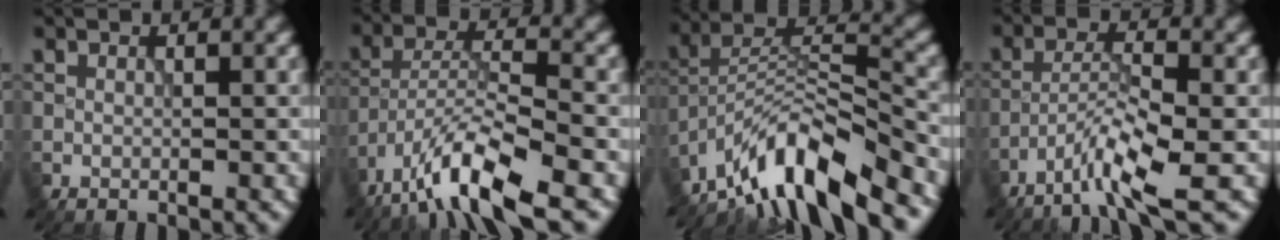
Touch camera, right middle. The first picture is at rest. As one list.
[{"total": 9.2, "force": [-6.6, 2.2, 6.1], "torque": [-0.104, 0.005, -0.129]}, {"total": 10.1, "force": [-8.0, 2.4, 5.7], "torque": [-0.090, 0.011, -0.153]}, {"total": 4.9, "force": [-3.4, 0.3, 3.6], "torque": [-0.065, 0.005, -0.072]}]